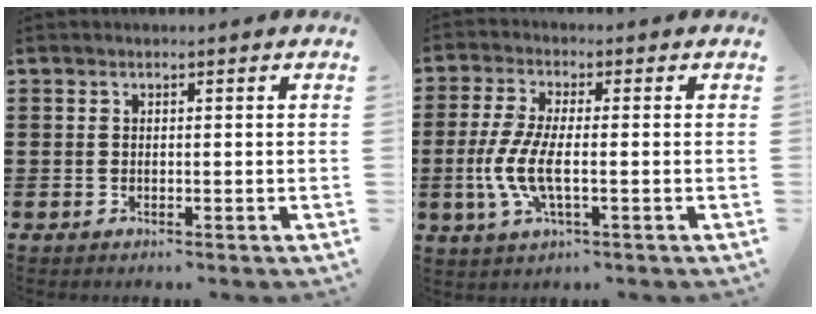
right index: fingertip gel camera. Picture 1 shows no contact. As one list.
[{"total": 7.0, "force": [-1.5, 2.2, 6.4], "torque": [-0.152, -0.013, -0.036]}]